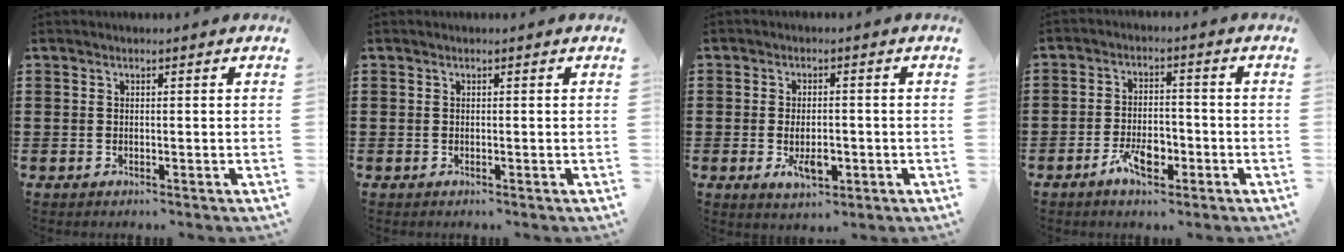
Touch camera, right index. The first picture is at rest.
{"total": 0.0}
{"total": 4.4, "force": [-1.2, 2.1, 3.7], "torque": [-0.062, -0.001, -0.022]}
{"total": 5.6, "force": [-2.8, 2.7, 4.0], "torque": [-0.076, 0.007, -0.052]}